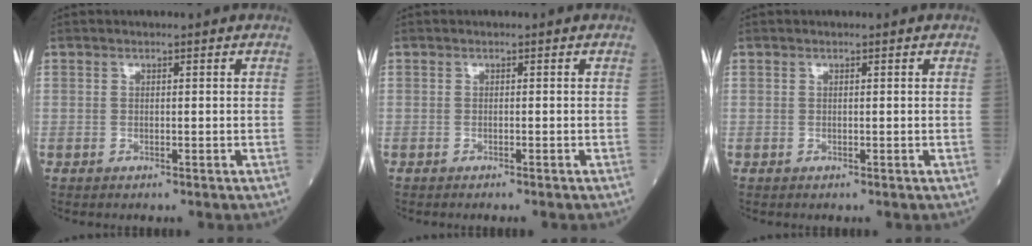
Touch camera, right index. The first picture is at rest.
{"total": 2.2, "force": [-2.0, 0.0, 0.9], "torque": [-0.015, -0.002, -0.023]}
{"total": 0.0}